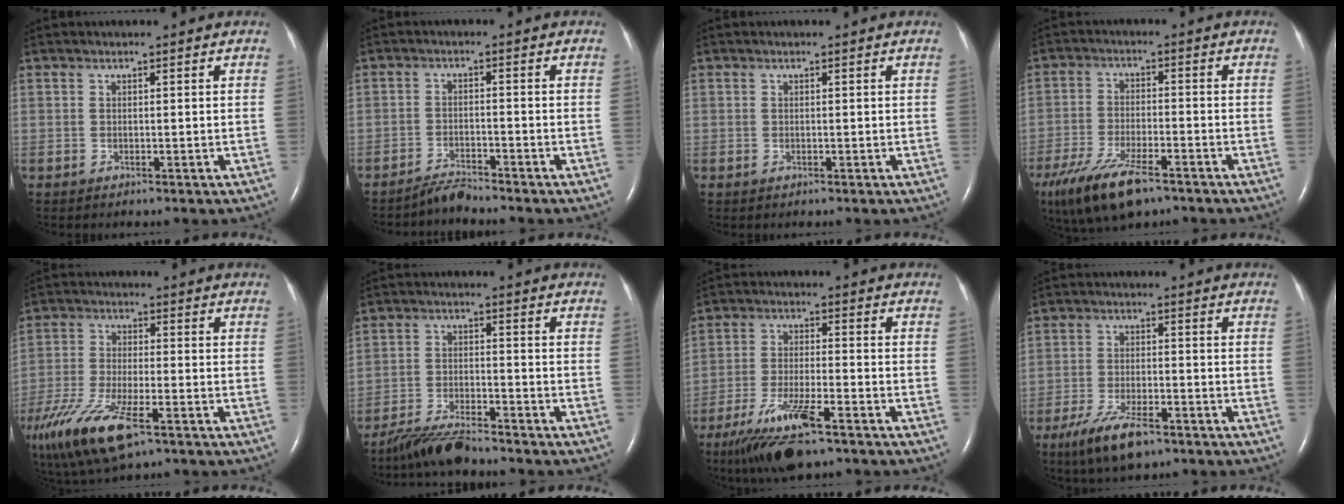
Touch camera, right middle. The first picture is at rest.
{"total": 2.7, "force": [-2.6, -0.4, 0.1], "torque": [-0.006, -0.017, -0.049]}
{"total": 0.0}
{"total": 12.6, "force": [-8.7, 3.8, 8.3], "torque": [-0.172, -0.027, -0.152]}
{"total": 15.5, "force": [-9.1, 4.6, 11.7], "torque": [-0.271, -0.042, -0.166]}
{"total": 7.1, "force": [-6.5, 0.6, 2.9], "torque": [-0.058, -0.022, -0.119]}
{"total": 11.2, "force": [-7.4, 1.7, 8.3], "torque": [-0.164, -0.030, -0.129]}
{"total": 7.9, "force": [-5.3, 2.2, 5.5], "torque": [-0.113, -0.013, -0.090]}